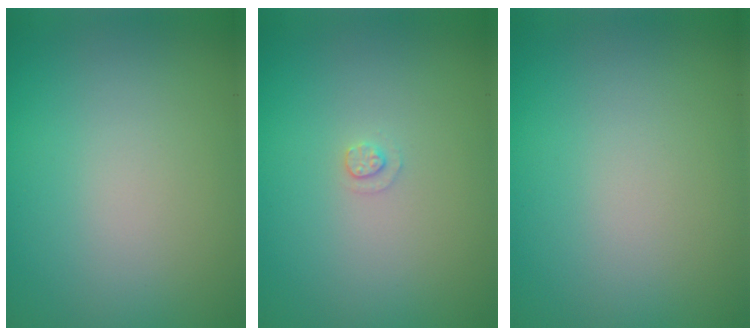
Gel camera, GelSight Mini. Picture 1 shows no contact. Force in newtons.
{"total": 0.9, "press": 0.9, "slide": 0.2}
{"total": 0.0}